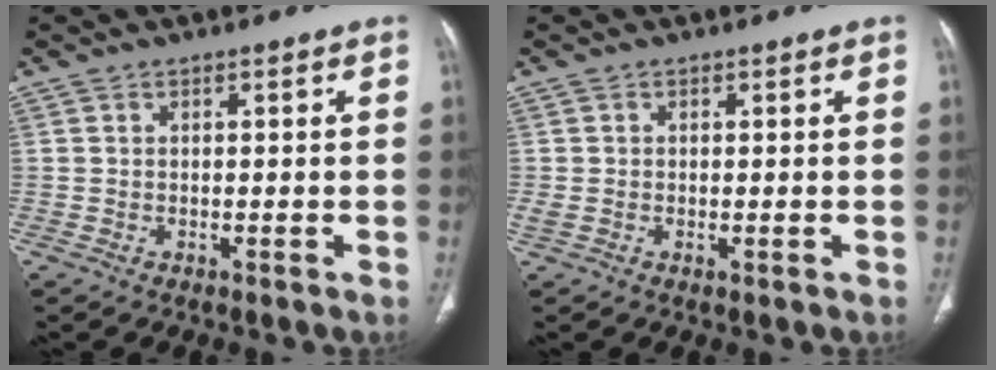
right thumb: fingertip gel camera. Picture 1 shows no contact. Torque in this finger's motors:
{"motor_torque": [1.71, 0.93, 0.52, -0.86, 0.06]}